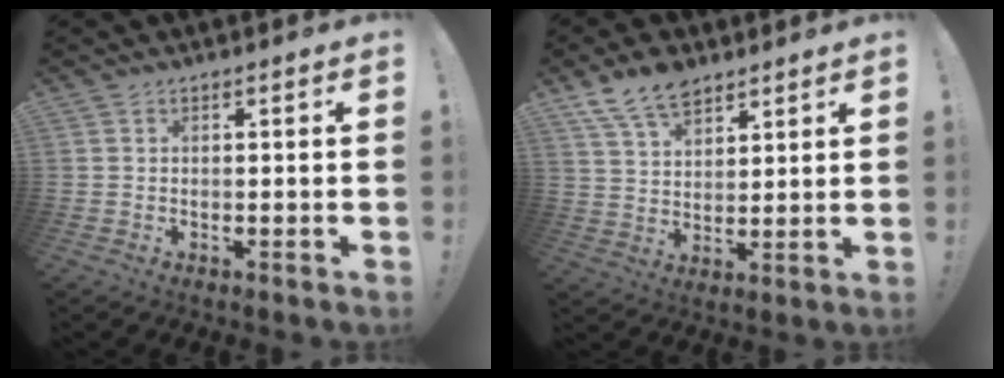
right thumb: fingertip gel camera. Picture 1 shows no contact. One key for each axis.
{"total": 10.7, "fx": 7.9, "fy": 5.5, "fz": 4.6, "tx": -0.083, "ty": -0.041, "tz": 0.152}